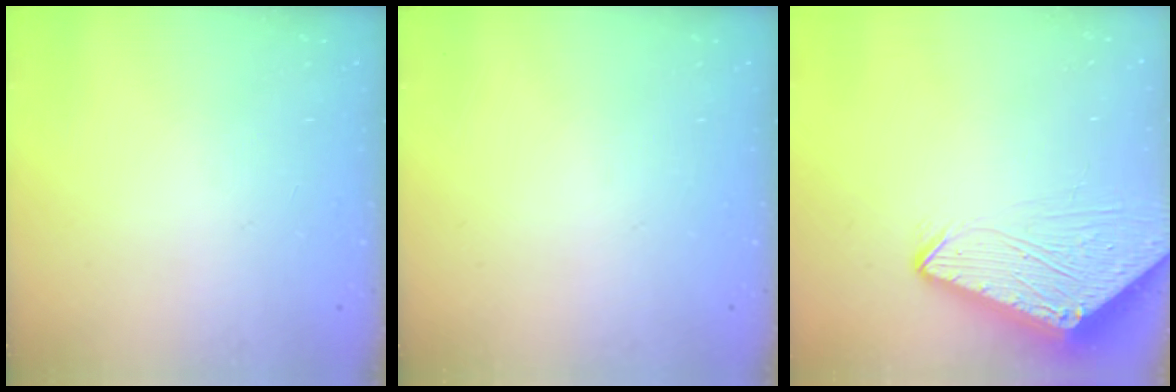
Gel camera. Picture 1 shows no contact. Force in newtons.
{"total": 0.0}
{"total": 6.0, "press": 6.0, "slide": 0.5}